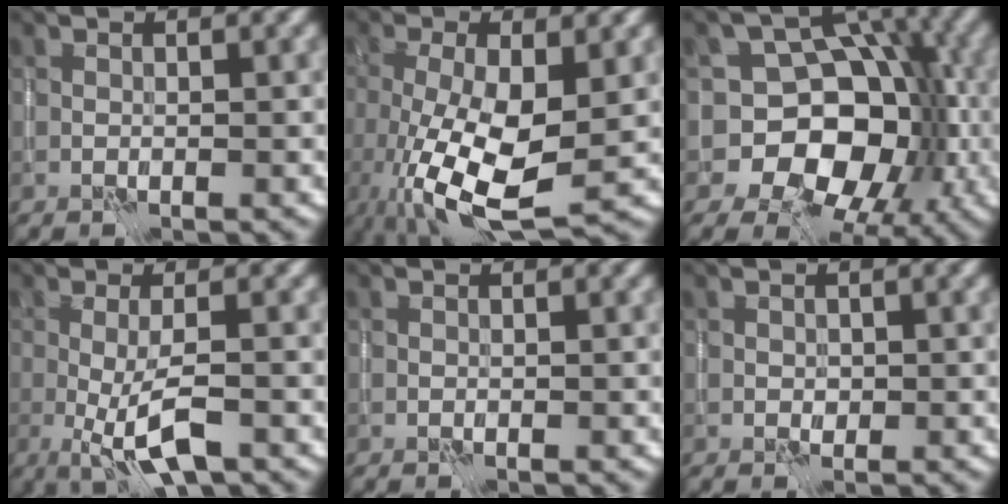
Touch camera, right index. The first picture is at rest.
{"total": 9.4, "force": [-2.2, 3.4, 8.5], "torque": [-0.170, -0.017, -0.035]}
{"total": 12.6, "force": [-3.0, 10.2, 6.6], "torque": [-0.060, 0.030, -0.087]}
{"total": 4.4, "force": [-1.3, 1.0, 4.0], "torque": [-0.075, -0.009, -0.025]}
{"total": 0.0}
{"total": 0.7, "force": [-0.1, 0.6, 0.3], "torque": [-0.005, -0.003, 0.002]}